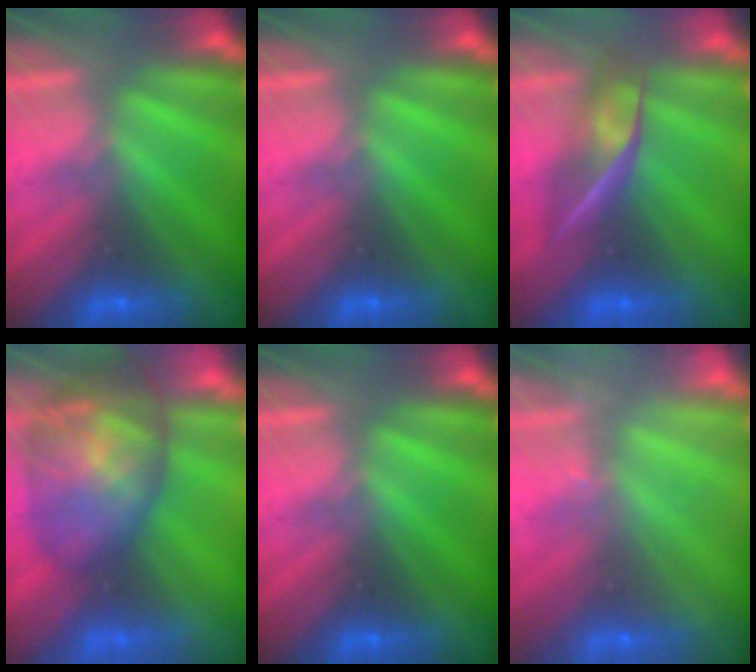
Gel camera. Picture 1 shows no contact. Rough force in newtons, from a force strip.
{"total": 0.0}
{"total": 2.4}
{"total": 7.4}
{"total": 0.0}
{"total": 2.2}